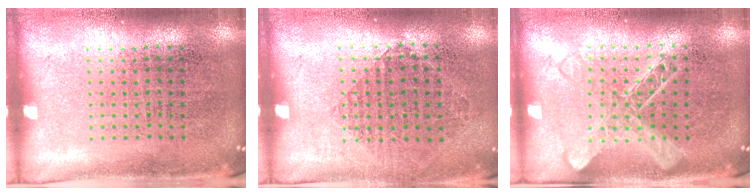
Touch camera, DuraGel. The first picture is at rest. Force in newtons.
{"total": 0.8, "press": 0.8, "slide": 0.2}
{"total": 1.4, "press": 1.4, "slide": 0.3}